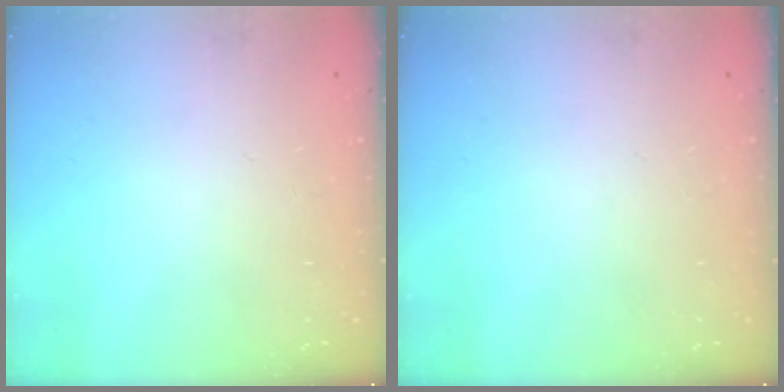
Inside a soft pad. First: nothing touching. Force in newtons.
{"total": 0.0}